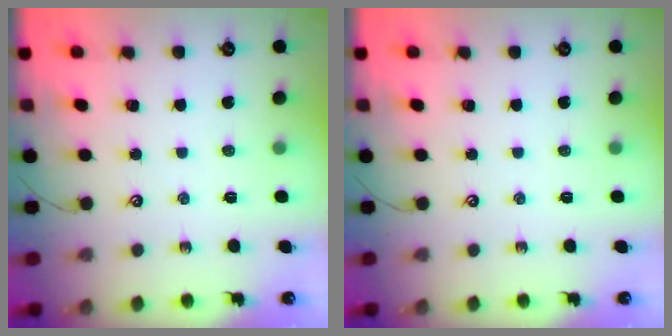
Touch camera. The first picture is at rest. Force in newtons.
{"total": 0.0}